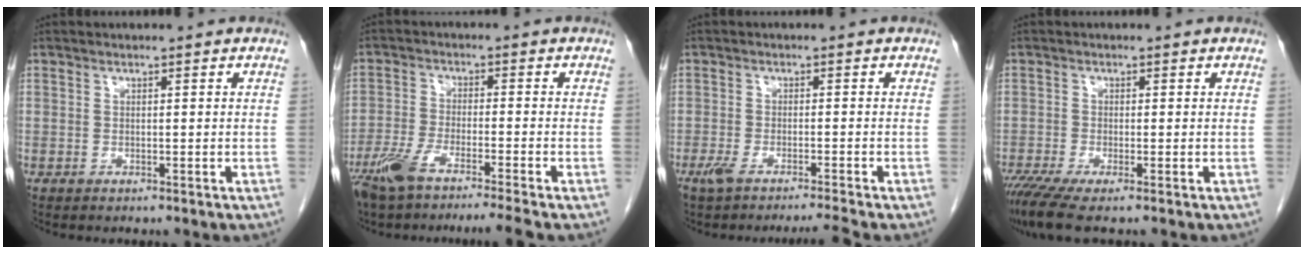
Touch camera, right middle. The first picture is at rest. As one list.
[{"total": 9.5, "force": [-7.4, -0.5, 6.0], "torque": [-0.105, -0.021, -0.127]}, {"total": 4.8, "force": [-4.0, -1.0, 2.5], "torque": [-0.044, -0.008, -0.070]}, {"total": 4.8, "force": [-3.4, 0.3, 3.4], "torque": [-0.060, -0.013, -0.064]}]